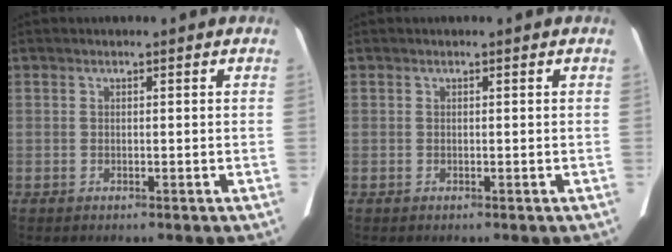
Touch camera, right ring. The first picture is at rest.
{"total": 0.0}